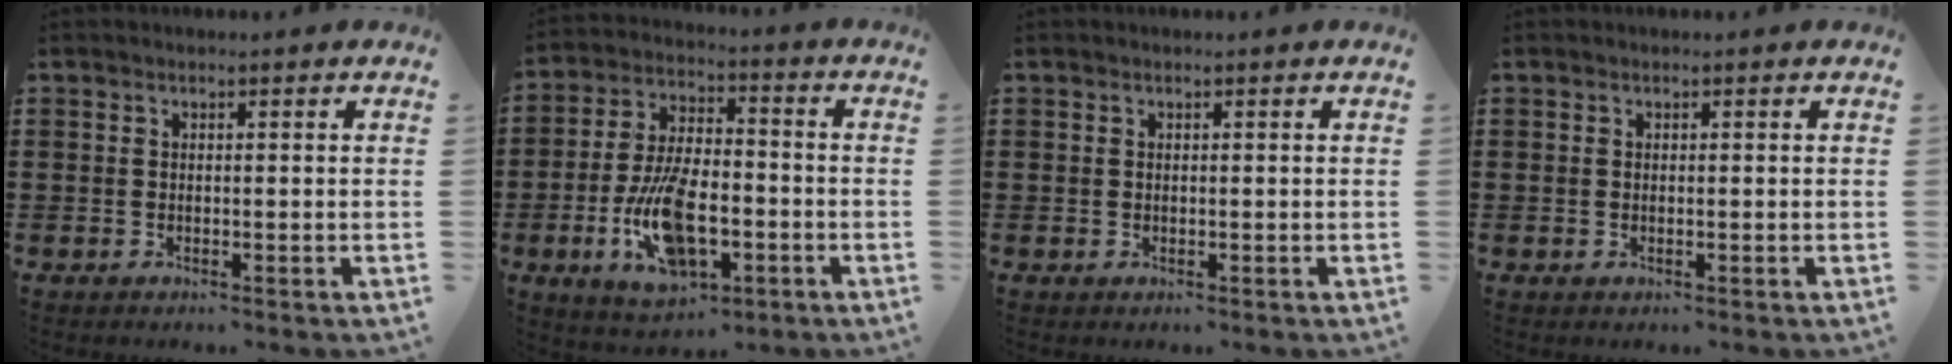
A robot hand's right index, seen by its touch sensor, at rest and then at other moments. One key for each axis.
{"total": 12.1, "fx": -4.2, "fy": 5.6, "fz": 9.8, "tx": -0.208, "ty": 0.002, "tz": -0.073}
{"total": 0.0}
{"total": 0.0}